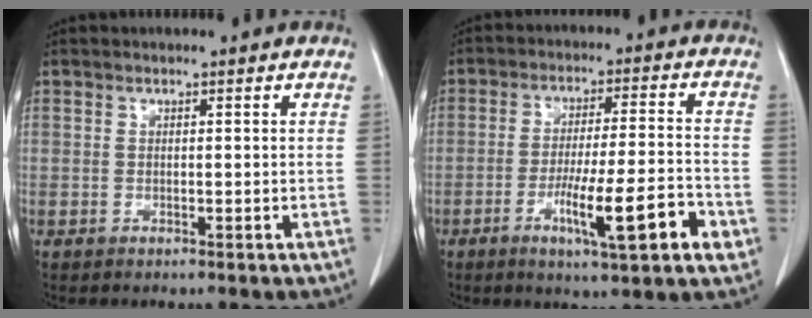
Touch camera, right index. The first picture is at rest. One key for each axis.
{"total": 12.5, "fx": -4.9, "fy": 1.1, "fz": 11.4, "tx": -0.186, "ty": -0.004, "tz": -0.074}